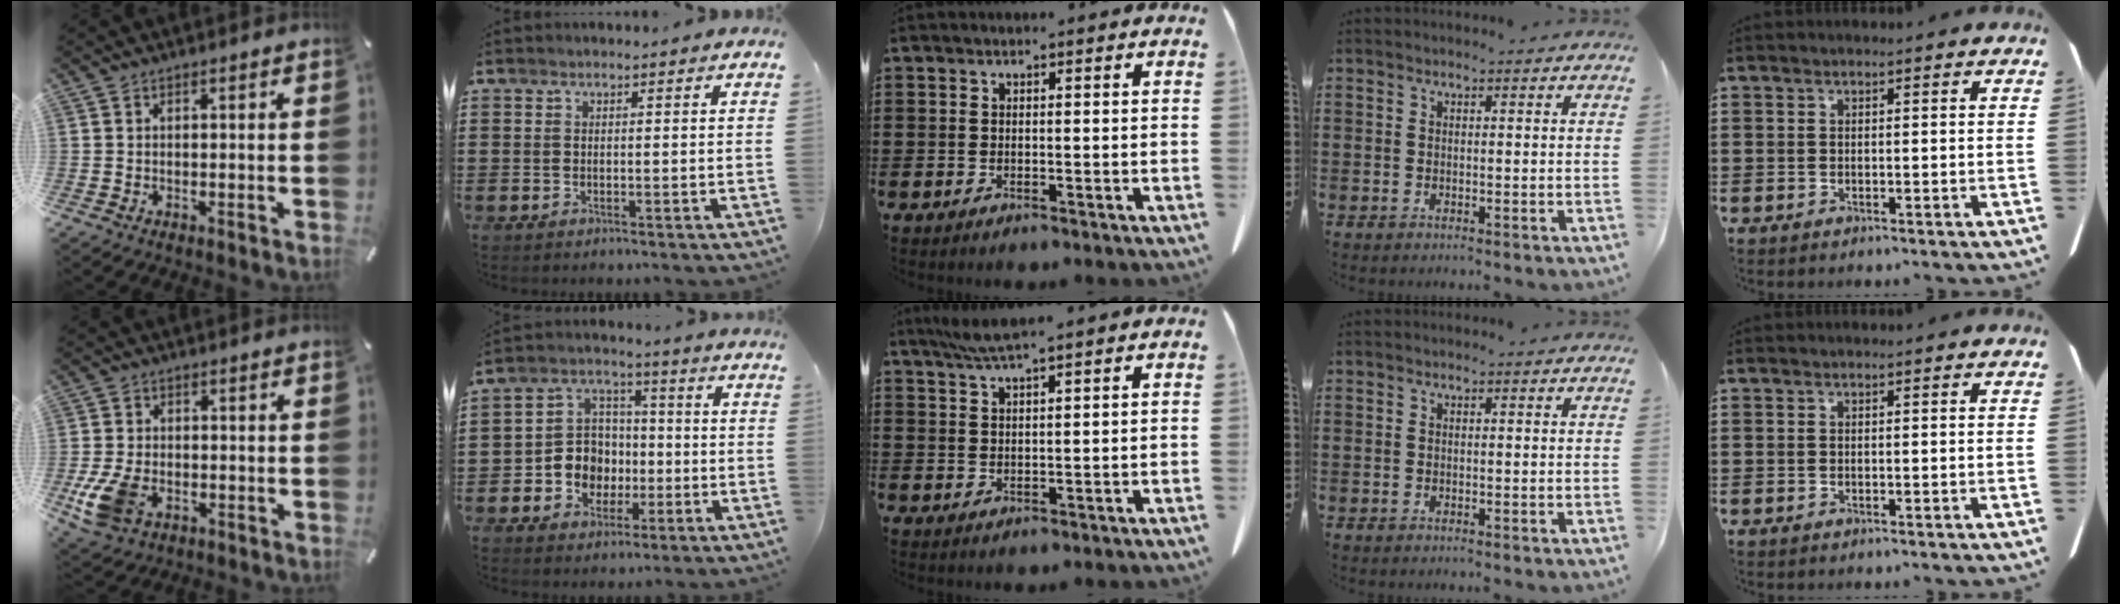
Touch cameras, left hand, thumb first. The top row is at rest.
{"thumb": {"total": 8.8, "force": [-2.9, 5.9, 5.9], "torque": [-0.141, 0.001, -0.052]}, "index": {"total": 7.8, "force": [-1.9, 7.1, 2.5], "torque": [-0.079, 0.016, -0.033]}, "middle": {"total": 3.3, "force": [2.7, -0.2, 2.0], "torque": [-0.045, -0.002, 0.049]}}